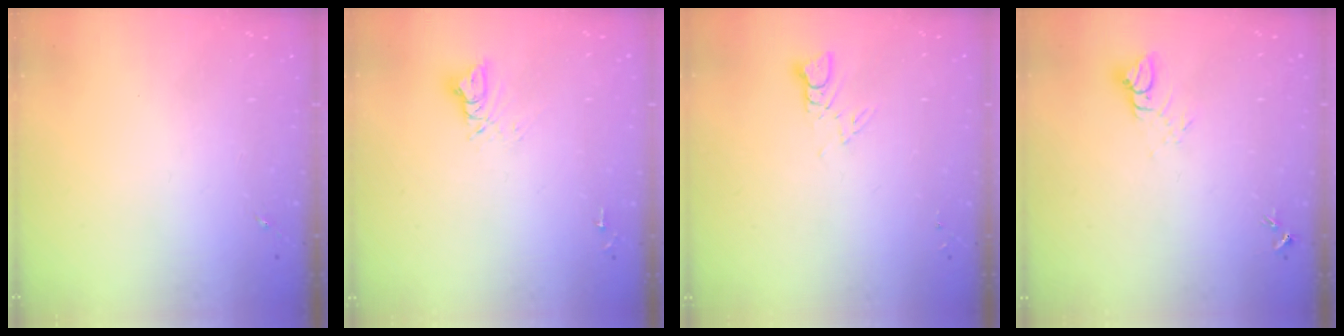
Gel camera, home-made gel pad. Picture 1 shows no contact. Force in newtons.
{"total": 7.3, "press": 7.3, "slide": 0.7}
{"total": 3.2, "press": 3.2, "slide": 0.3}
{"total": 5.0, "press": 5.0, "slide": 0.4}